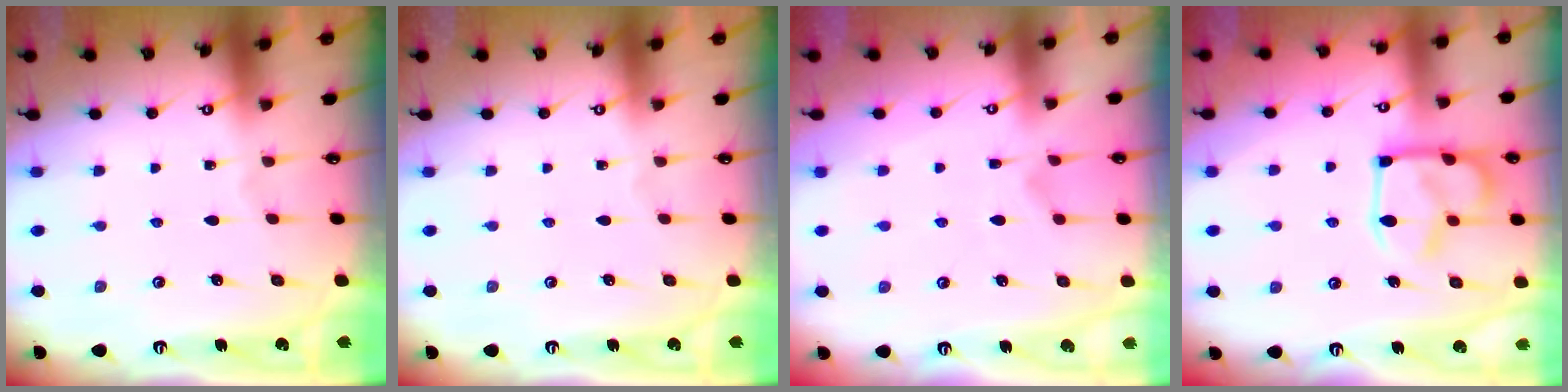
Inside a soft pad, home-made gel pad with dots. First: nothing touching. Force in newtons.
{"total": 0.0}
{"total": 1.1, "press": 0.3, "slide": 1.0}
{"total": 16.1, "press": 16.0, "slide": 1.3}